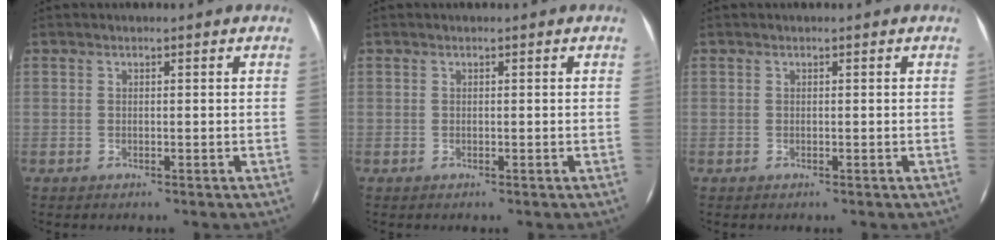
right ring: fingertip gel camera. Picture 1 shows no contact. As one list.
[{"total": 0.0}, {"total": 0.0}]